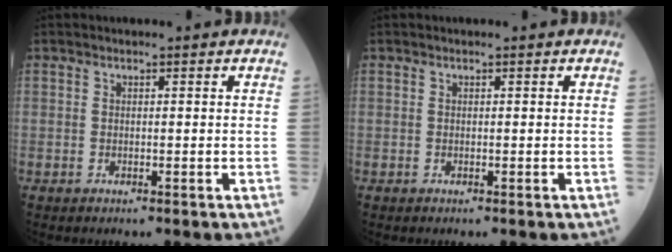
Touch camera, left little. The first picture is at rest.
{"total": 0.0}